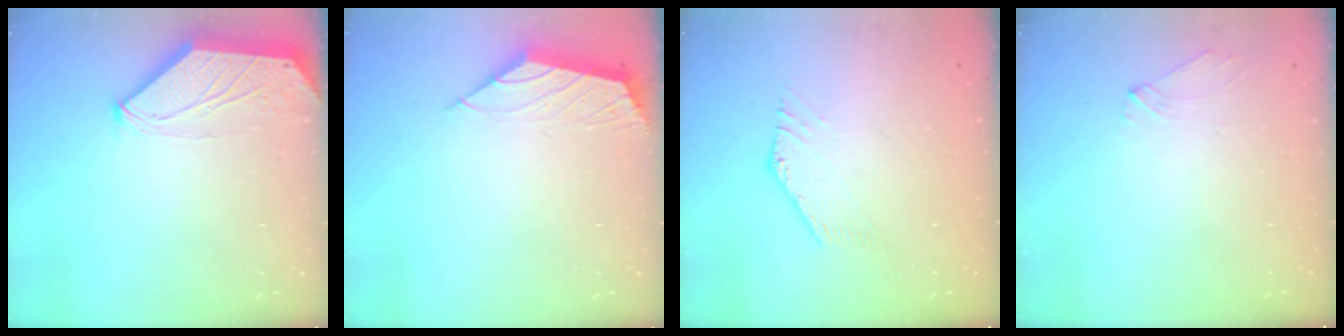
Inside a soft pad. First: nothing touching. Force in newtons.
{"total": 2.0, "press": 2.0, "slide": 0.5}
{"total": 0.9, "press": 0.8, "slide": 0.4}
{"total": 2.7, "press": 2.6, "slide": 0.5}